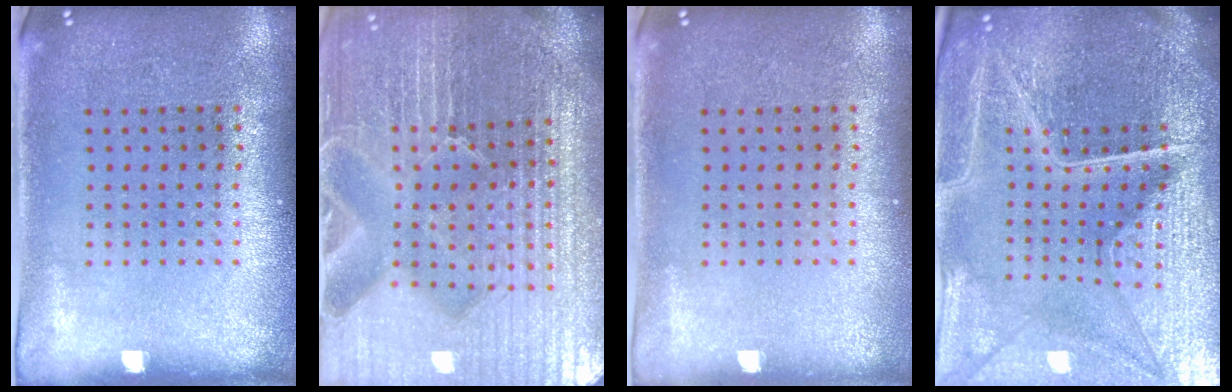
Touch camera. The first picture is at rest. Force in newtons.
{"total": 6.7, "press": 5.9, "slide": 3.3}
{"total": 0.0}
{"total": 6.5, "press": 5.8, "slide": 3.1}